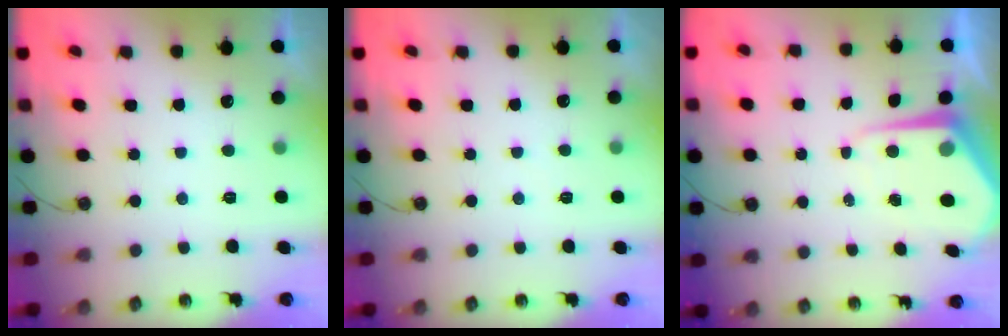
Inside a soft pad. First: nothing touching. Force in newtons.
{"total": 2.5, "press": 2.5, "slide": 0.4}
{"total": 6.4, "press": 6.4, "slide": 0.4}